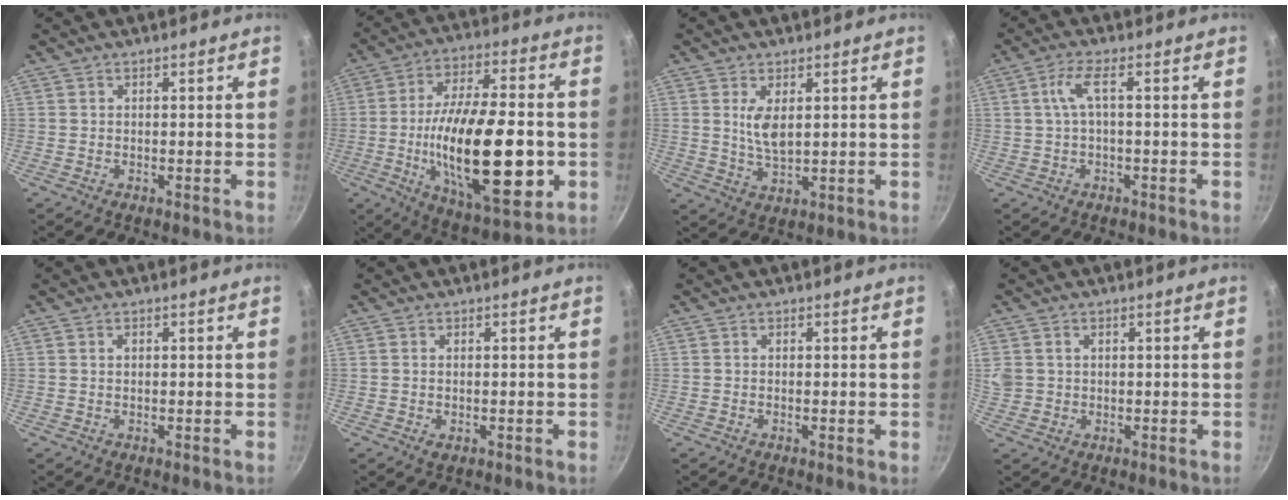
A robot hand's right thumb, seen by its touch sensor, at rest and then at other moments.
{"total": 26.4, "force": [-4.5, 10.3, 23.9], "torque": [-0.393, 0.006, -0.067]}
{"total": 5.3, "force": [1.5, 2.4, 4.5], "torque": [-0.079, -0.019, 0.033]}
{"total": 4.2, "force": [-0.1, 0.9, 4.1], "torque": [-0.091, 0.013, 0.003]}
{"total": 0.8, "force": [0.2, 0.6, 0.5], "torque": [-0.008, 0.003, 0.004]}
{"total": 1.2, "force": [-0.1, 0.7, 0.9], "torque": [-0.015, -0.002, -0.002]}
{"total": 0.6, "force": [-0.1, 0.1, 0.6], "torque": [-0.008, 0.000, -0.005]}
{"total": 4.6, "force": [0.8, 4.0, 2.0], "torque": [-0.032, 0.002, 0.021]}